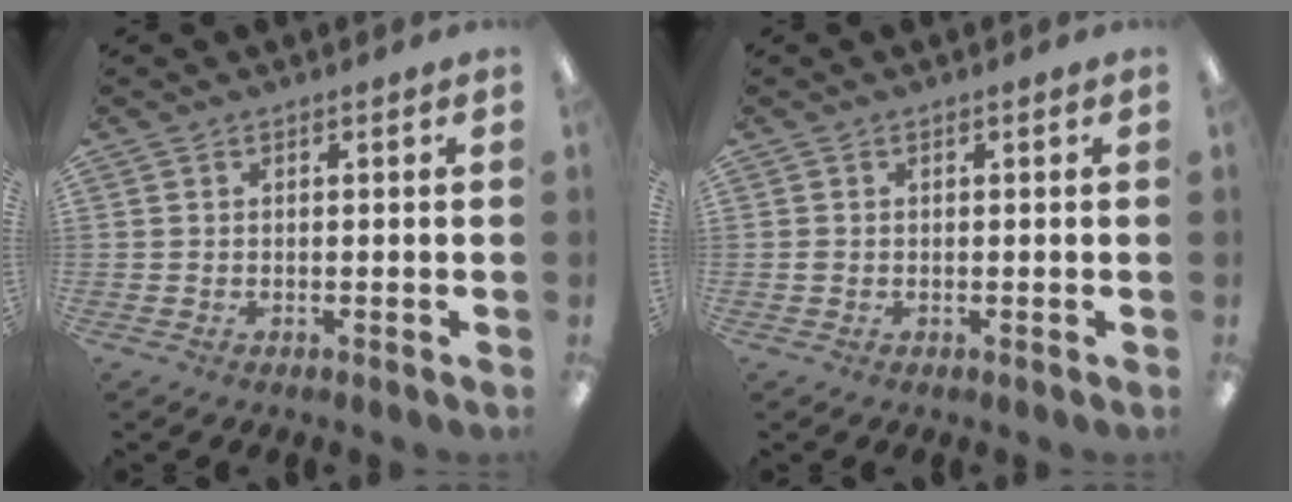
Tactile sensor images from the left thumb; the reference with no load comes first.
{"total": 0.7, "force": [-0.1, 0.6, 0.4], "torque": [-0.007, 0.004, -0.003]}